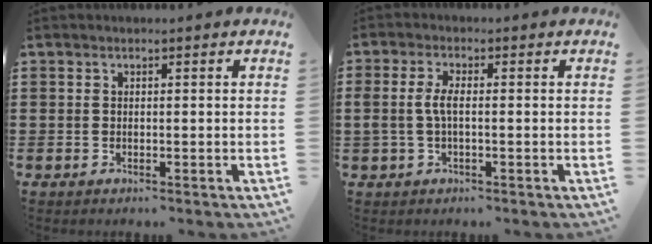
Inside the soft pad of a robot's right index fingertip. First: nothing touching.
{"total": 3.3, "force": [-0.4, 1.1, 3.1], "torque": [-0.079, -0.005, -0.016]}